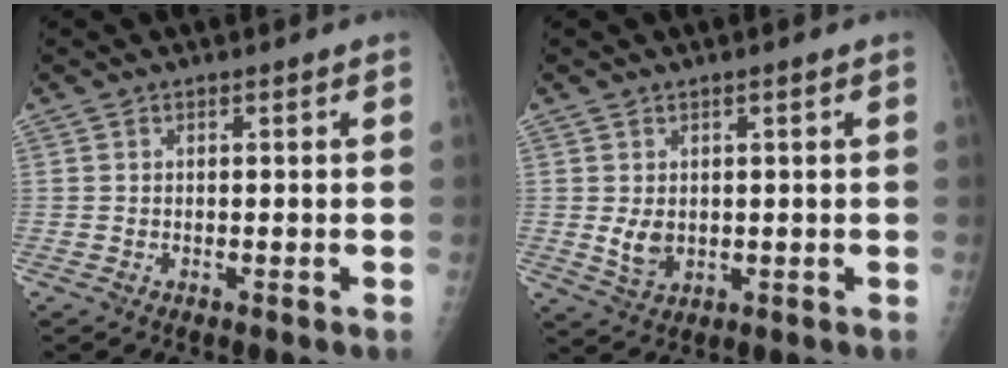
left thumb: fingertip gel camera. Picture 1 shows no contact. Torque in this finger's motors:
{"motor_torque": [0.26, 0.25, 0.48, -0.31, 0.01]}